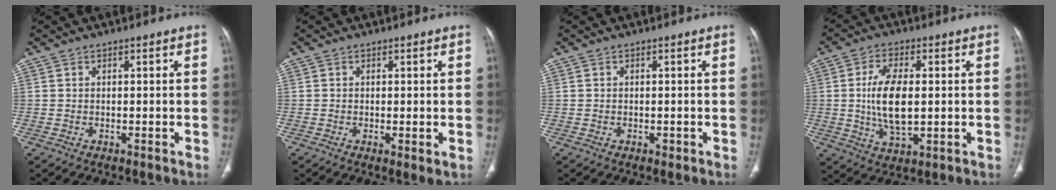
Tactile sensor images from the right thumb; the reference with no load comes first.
{"total": 1.8, "force": [-0.2, 0.5, 1.7], "torque": [-0.034, -0.008, -0.003]}
{"total": 0.6, "force": [-0.2, 0.4, 0.3], "torque": [-0.003, 0.001, -0.001]}
{"total": 10.7, "force": [0.3, 5.2, 9.4], "torque": [-0.178, -0.006, 0.012]}